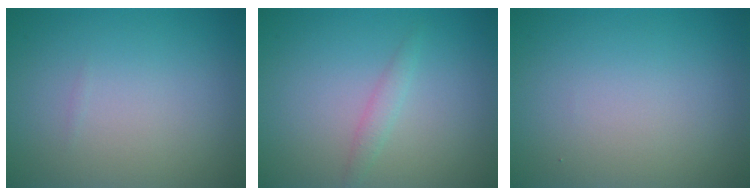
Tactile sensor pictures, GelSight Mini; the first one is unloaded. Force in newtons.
{"total": 1.2, "press": 1.2, "slide": 0.1}
{"total": 0.0}